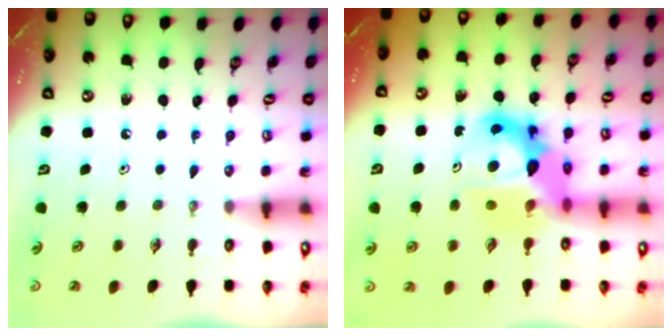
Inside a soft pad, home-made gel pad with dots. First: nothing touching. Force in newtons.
{"total": 13.7, "press": 13.6, "slide": 1.3}